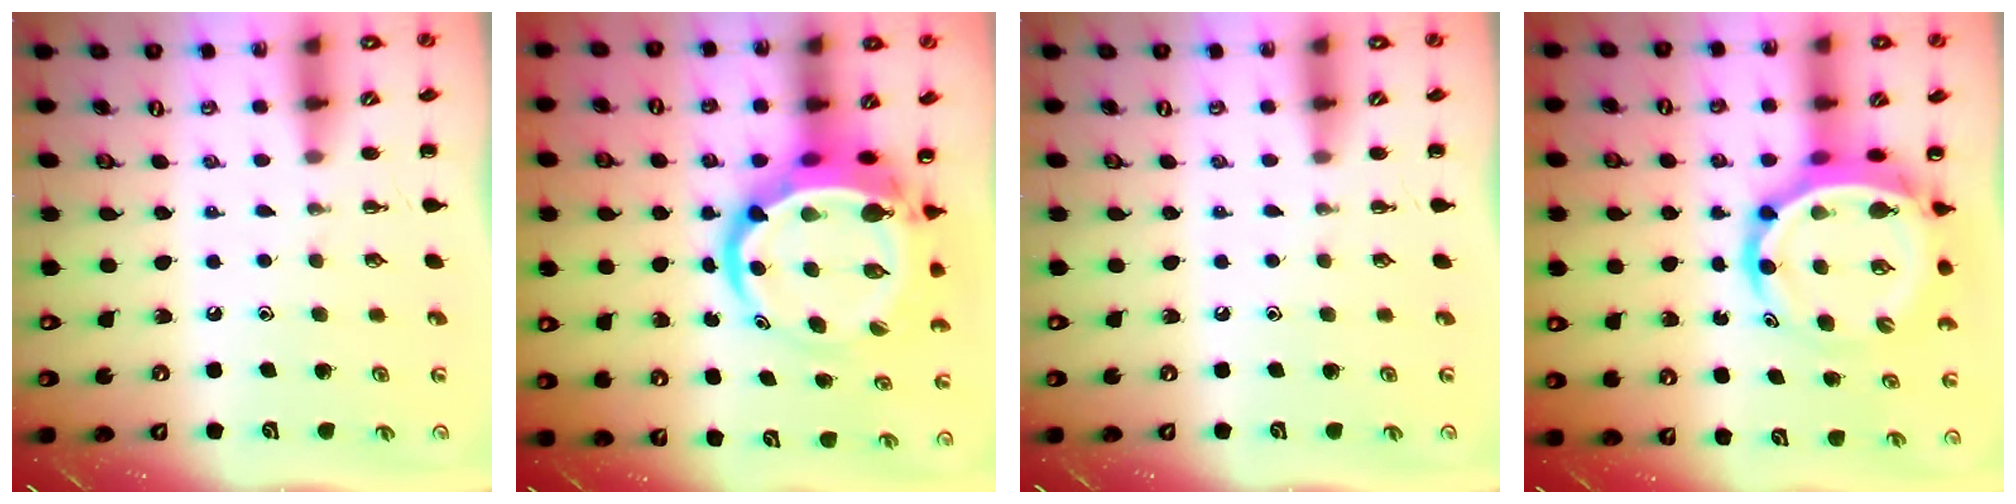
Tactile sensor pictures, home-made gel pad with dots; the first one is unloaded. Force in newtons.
{"total": 13.3, "press": 12.9, "slide": 3.2}
{"total": 0.0}
{"total": 10.3, "press": 9.8, "slide": 3.2}